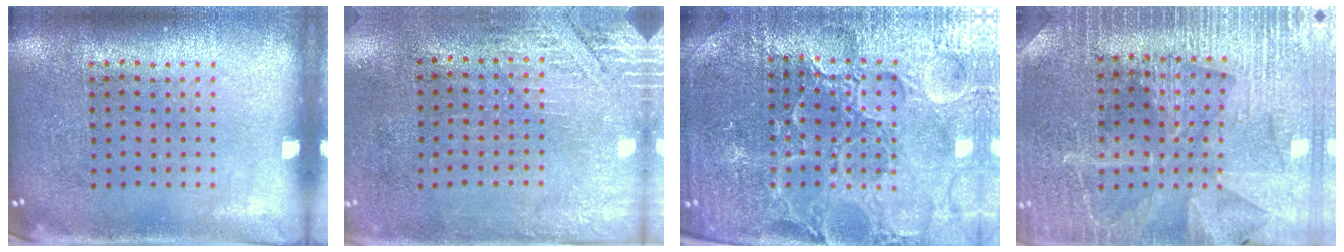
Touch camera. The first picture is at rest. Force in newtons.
{"total": 2.9, "press": 2.5, "slide": 1.5}
{"total": 5.2, "press": 4.9, "slide": 1.8}
{"total": 3.6, "press": 3.5, "slide": 0.9}